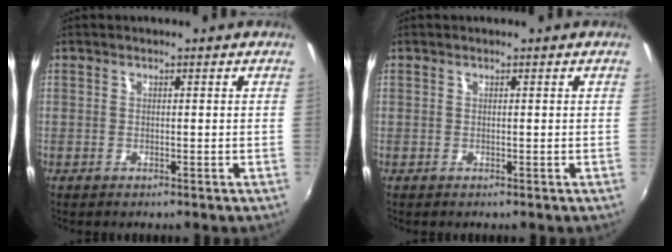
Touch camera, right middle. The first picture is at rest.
{"total": 0.0}